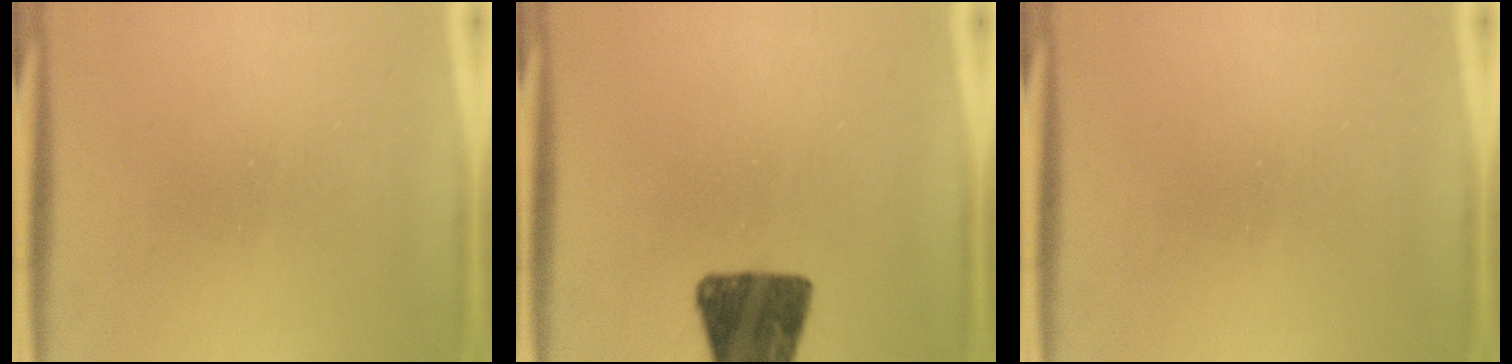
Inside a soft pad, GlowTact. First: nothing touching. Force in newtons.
{"total": 13.4}
{"total": 0.0}